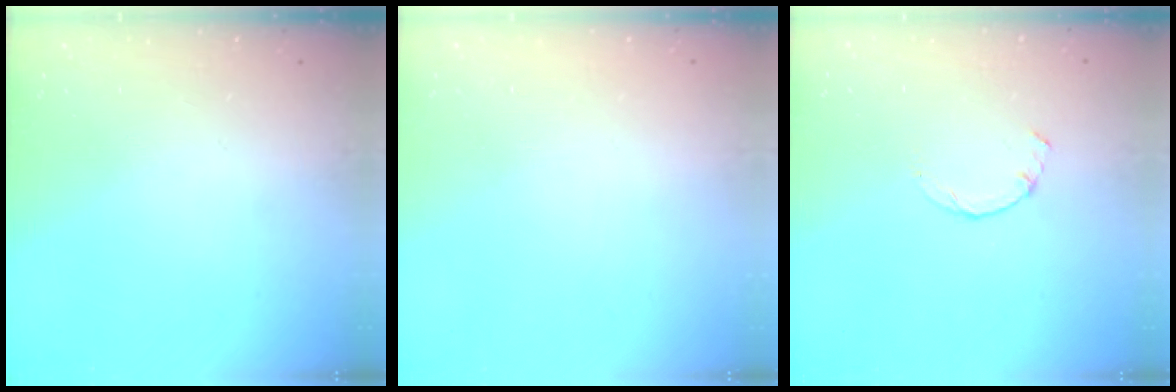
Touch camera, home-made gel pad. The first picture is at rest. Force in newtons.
{"total": 2.4, "press": 2.4, "slide": 0.2}
{"total": 0.9, "press": 0.9, "slide": 0.3}